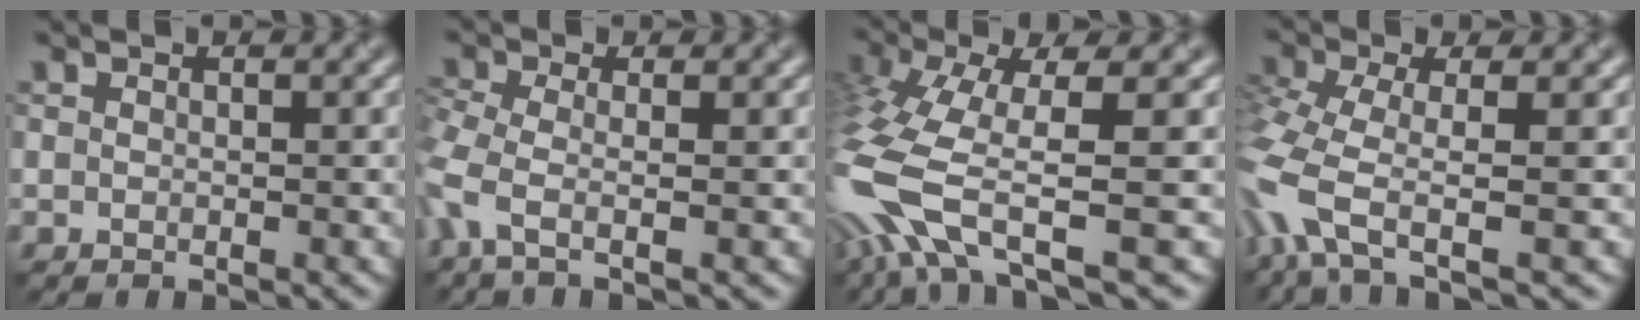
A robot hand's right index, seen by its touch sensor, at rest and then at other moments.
{"total": 3.1, "force": [-1.1, 1.0, 2.8], "torque": [-0.075, -0.009, -0.033]}
{"total": 10.0, "force": [-4.0, 3.4, 8.5], "torque": [-0.202, -0.003, -0.084]}
{"total": 6.4, "force": [-3.1, 2.2, 5.1], "torque": [-0.132, -0.009, -0.073]}